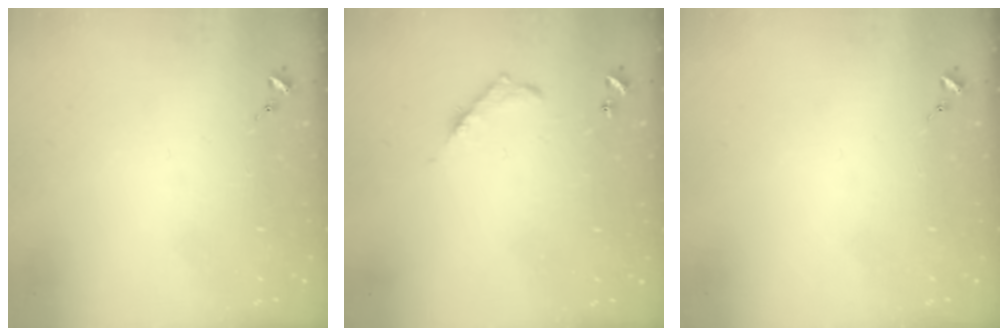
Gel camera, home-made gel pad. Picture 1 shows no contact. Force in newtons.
{"total": 7.1, "press": 7.1, "slide": 0.5}
{"total": 0.0}